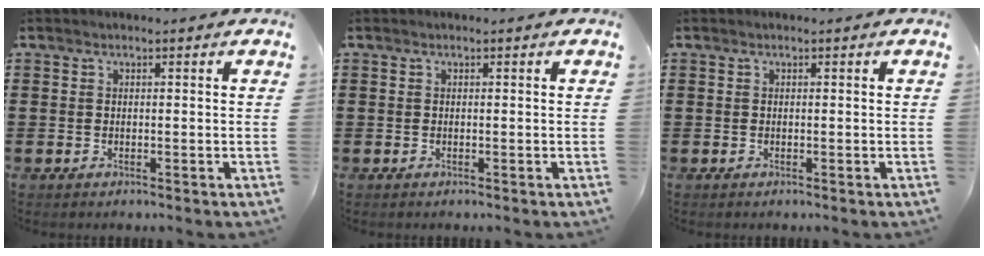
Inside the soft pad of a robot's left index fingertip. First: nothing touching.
{"total": 0.0}
{"total": 0.0}